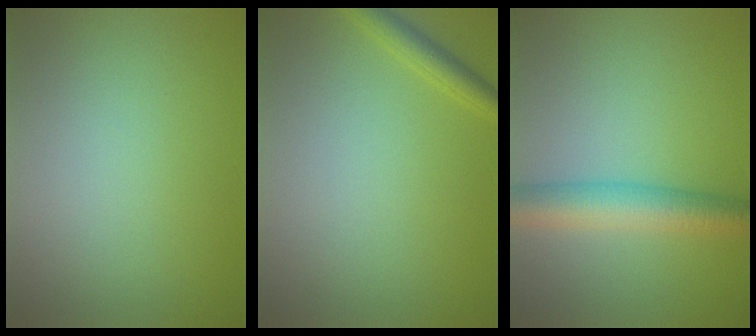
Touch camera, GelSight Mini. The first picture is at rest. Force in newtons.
{"total": 1.8, "press": 1.8, "slide": 0.1}
{"total": 5.1, "press": 5.1, "slide": 0.1}